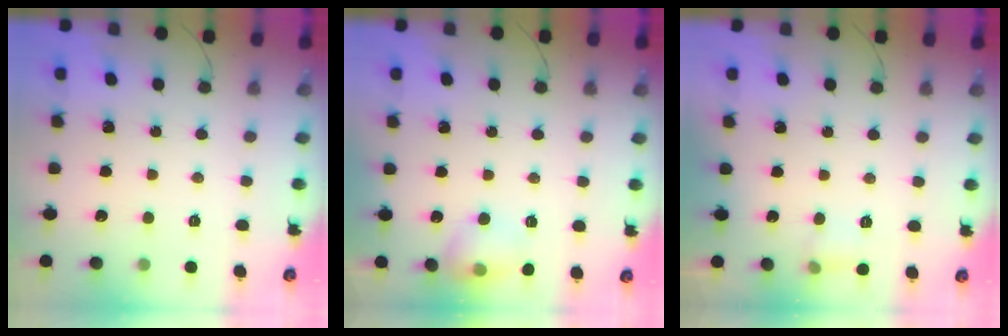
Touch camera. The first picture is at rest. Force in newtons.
{"total": 10.9, "press": 10.8, "slide": 1.5}
{"total": 7.2, "press": 4.4, "slide": 5.7}